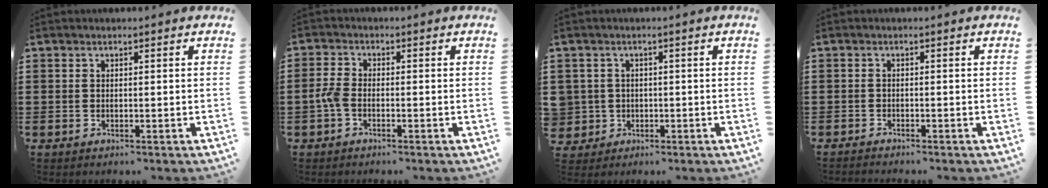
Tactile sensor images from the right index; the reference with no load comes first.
{"total": 2.5, "force": [-1.0, 1.2, 1.9], "torque": [-0.059, -0.004, -0.026]}
{"total": 2.7, "force": [-0.3, 2.7, 0.1], "torque": [-0.017, 0.008, -0.011]}
{"total": 1.0, "force": [-1.0, -0.1, -0.1], "torque": [0.000, 0.001, -0.020]}